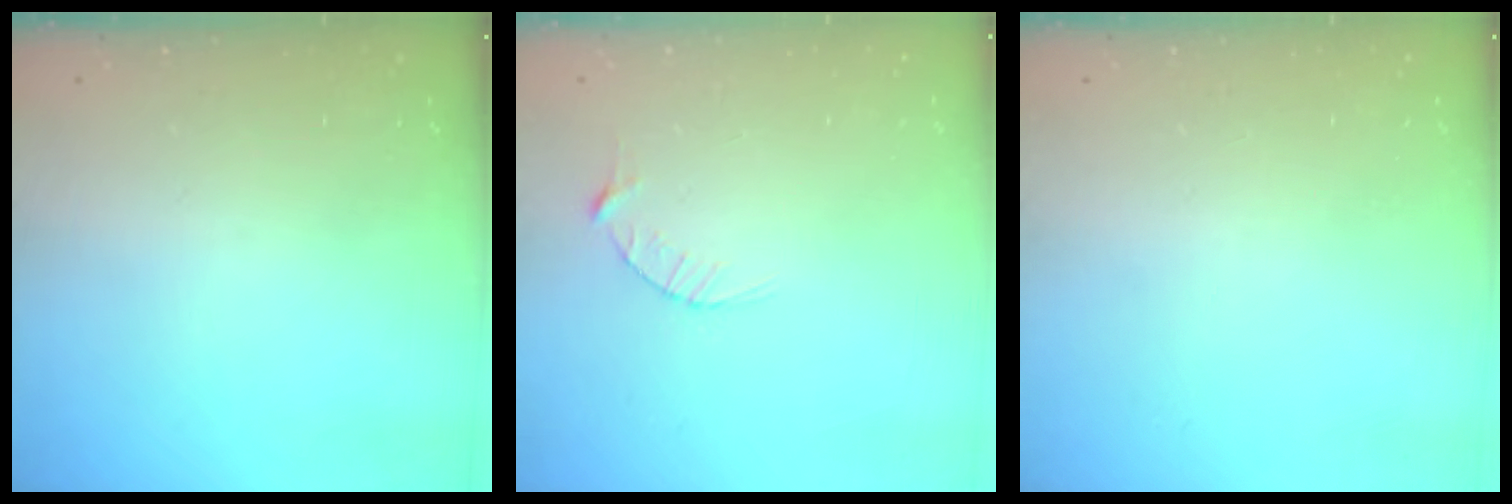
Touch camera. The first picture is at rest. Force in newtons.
{"total": 2.9, "press": 2.9, "slide": 0.4}
{"total": 0.0}